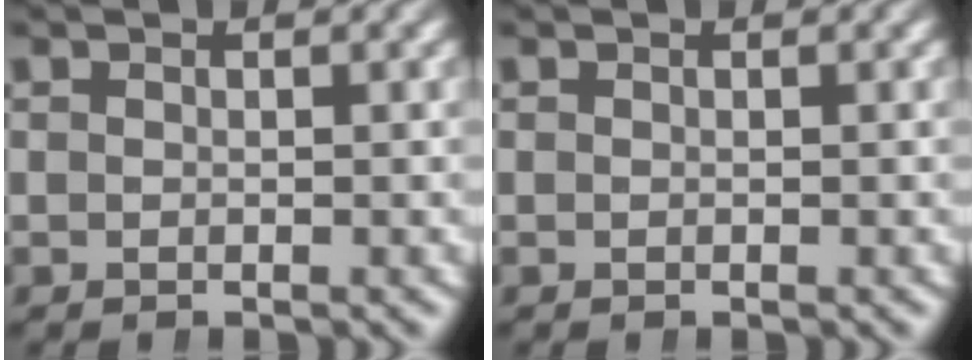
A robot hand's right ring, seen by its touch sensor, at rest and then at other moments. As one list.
[{"total": 0.0}]